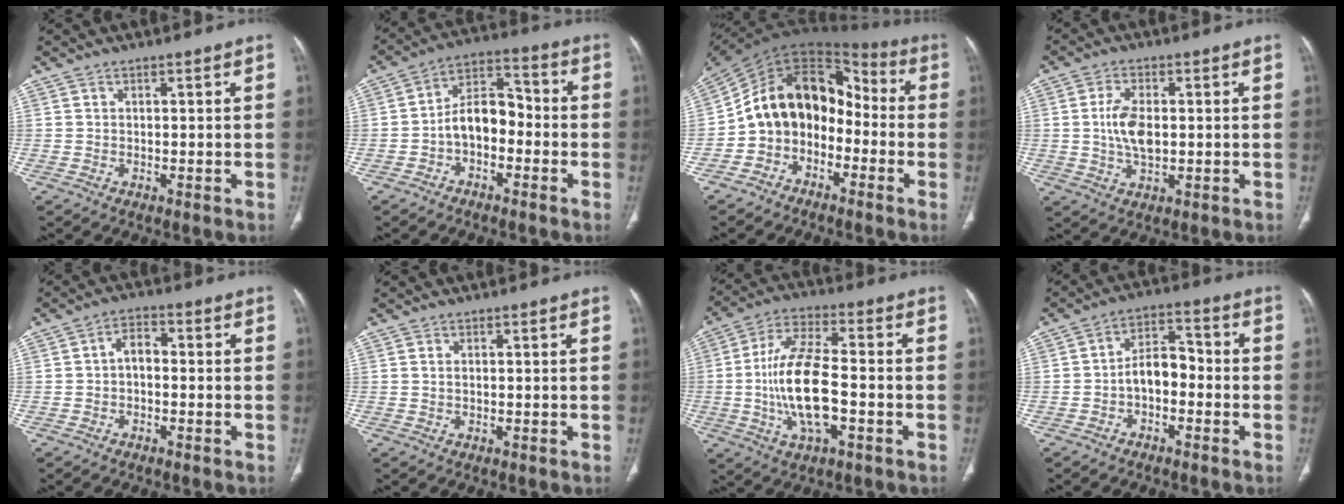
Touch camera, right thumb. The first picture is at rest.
{"total": 9.0, "force": [-2.4, 5.8, 6.5], "torque": [-0.089, 0.045, -0.053]}
{"total": 15.3, "force": [-4.0, 11.7, 8.9], "torque": [-0.110, 0.094, -0.081]}
{"total": 6.9, "force": [0.2, 3.7, 5.8], "torque": [-0.115, 0.000, 0.005]}
{"total": 3.8, "force": [-0.5, 2.4, 2.9], "torque": [-0.041, 0.019, -0.018]}
{"total": 0.7, "force": [0.2, 0.3, 0.6], "torque": [-0.016, 0.005, 0.007]}
{"total": 15.4, "force": [-2.7, 6.3, 13.9], "torque": [-0.271, 0.018, -0.050]}
{"total": 6.7, "force": [-1.9, 4.2, 4.9], "torque": [-0.066, 0.038, -0.043]}